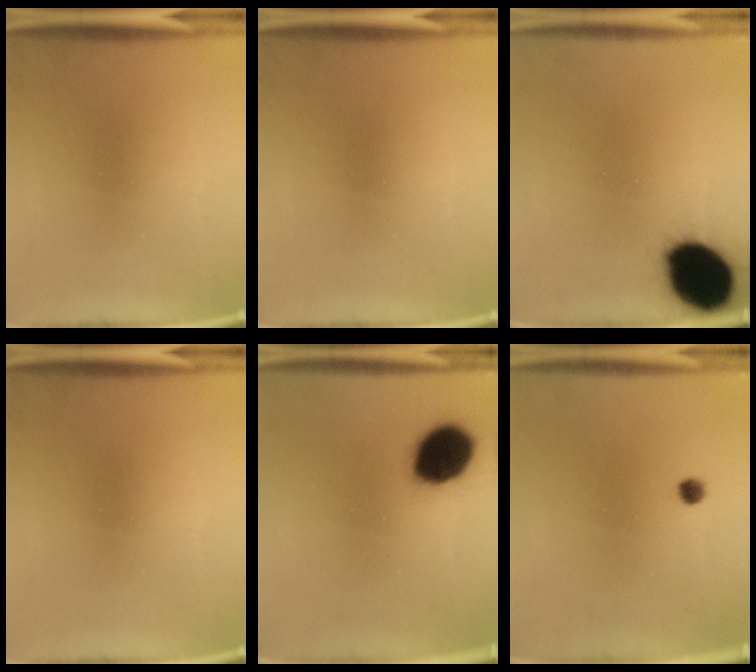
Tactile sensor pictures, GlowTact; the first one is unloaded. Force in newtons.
{"total": 0.0}
{"total": 18.7}
{"total": 0.0}
{"total": 14.3}
{"total": 1.3}